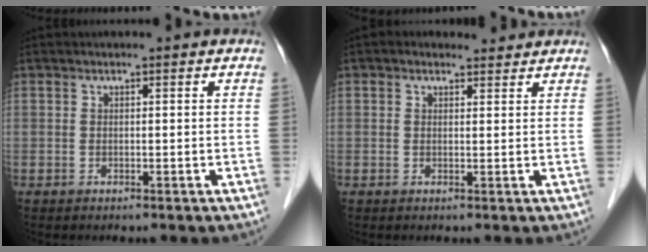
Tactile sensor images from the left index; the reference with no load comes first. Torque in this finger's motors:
{"motor_torque": [0.64, -0.59, 0.18, 0.02]}